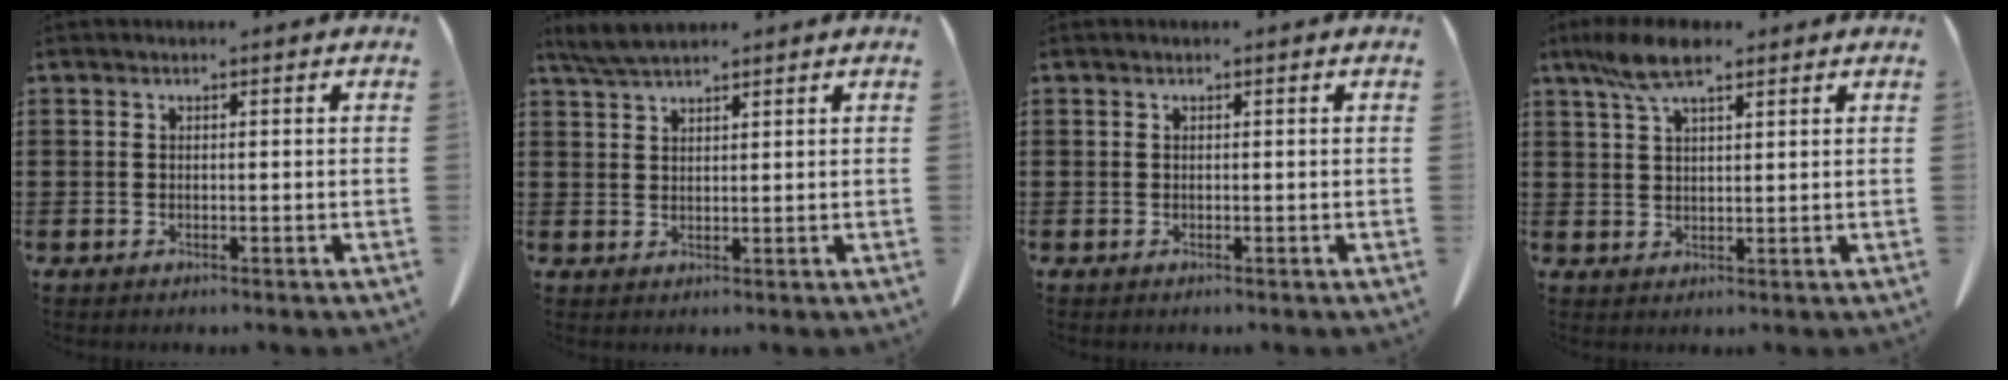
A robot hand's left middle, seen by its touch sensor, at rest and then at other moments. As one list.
[{"total": 3.7, "force": [3.1, 0.7, 1.9], "torque": [-0.045, -0.002, 0.060]}, {"total": 0.0}, {"total": 6.7, "force": [4.4, 1.9, 4.8], "torque": [-0.104, 0.001, 0.080]}]